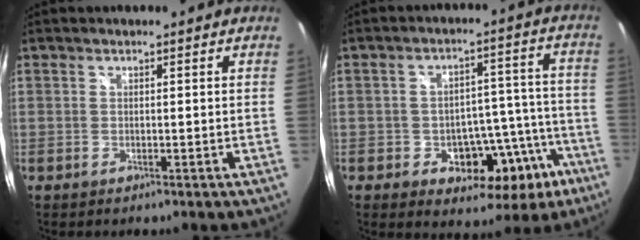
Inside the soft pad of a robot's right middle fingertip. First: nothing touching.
{"total": 14.1, "force": [-7.0, 9.4, 7.8], "torque": [-0.100, 0.038, -0.068]}